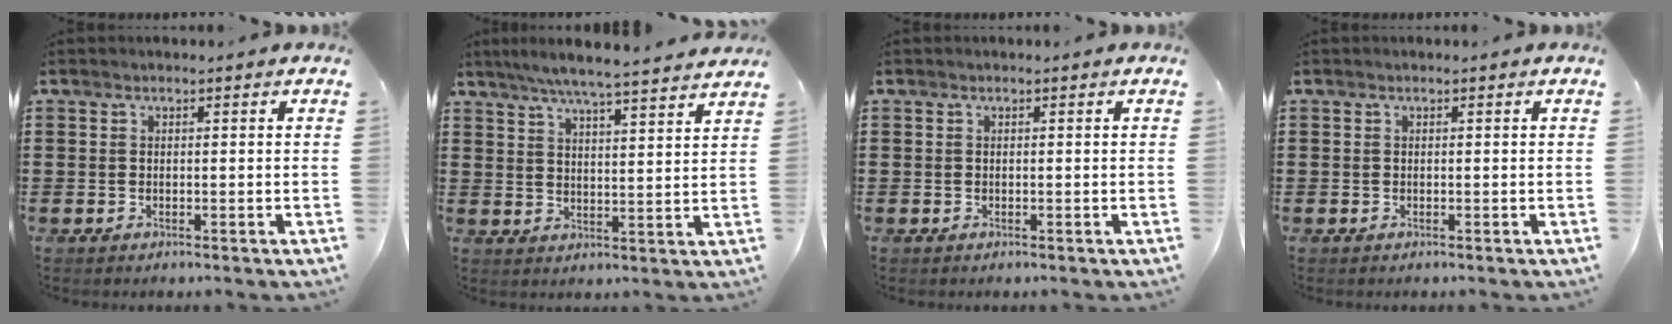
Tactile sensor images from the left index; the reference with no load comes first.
{"total": 5.8, "force": [5.2, -0.7, 2.3], "torque": [-0.063, -0.028, 0.091]}
{"total": 0.0}
{"total": 0.0}